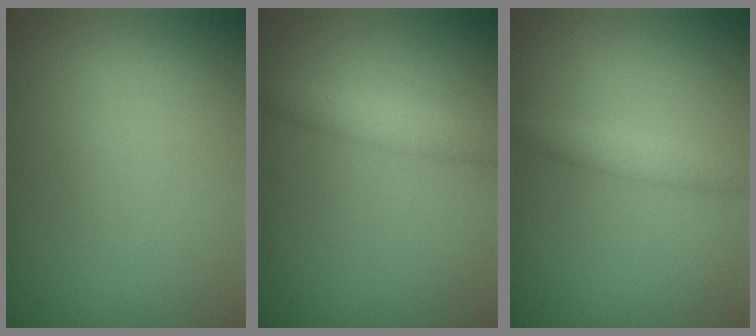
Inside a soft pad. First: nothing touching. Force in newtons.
{"total": 2.6, "press": 2.6, "slide": 0.1}
{"total": 1.9, "press": 1.9, "slide": 0.1}